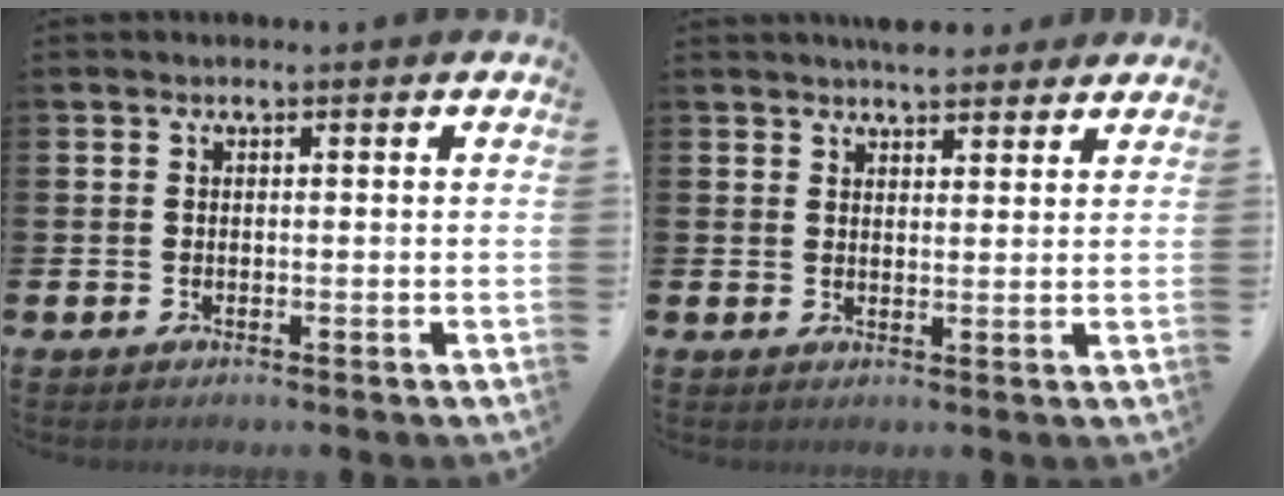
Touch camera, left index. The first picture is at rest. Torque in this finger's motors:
{"motor_torque": [-0.29, -0.92, -0.70, -0.03]}